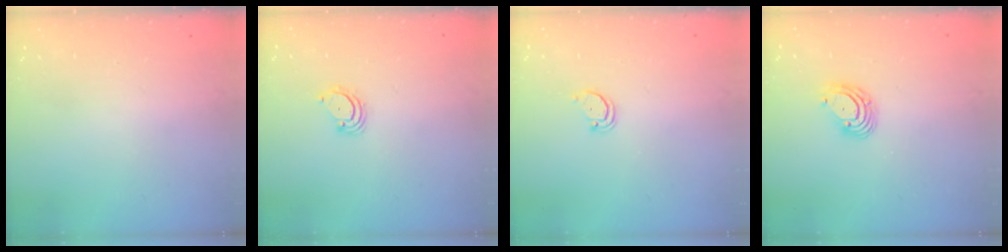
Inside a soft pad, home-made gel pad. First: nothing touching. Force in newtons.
{"total": 2.8, "press": 2.8, "slide": 0.3}
{"total": 2.0, "press": 2.0, "slide": 0.2}
{"total": 5.8, "press": 5.7, "slide": 0.8}